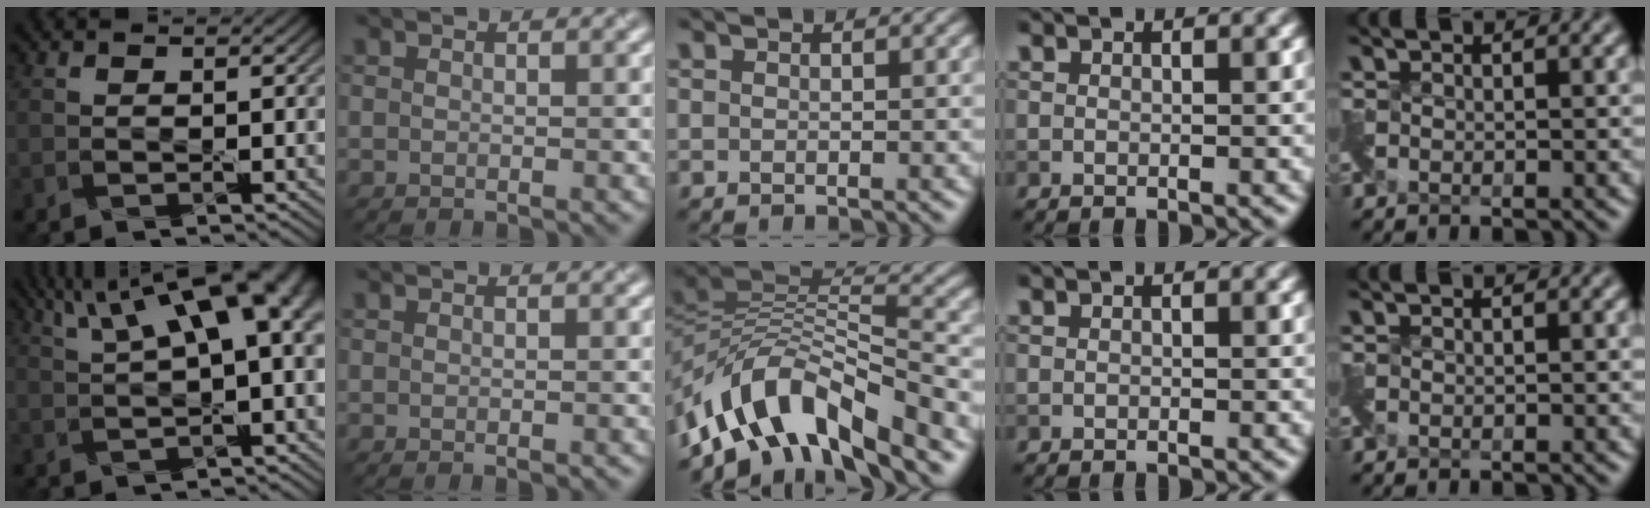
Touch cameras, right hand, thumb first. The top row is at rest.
{"thumb": {"total": 12.4, "force": [4.7, 4.2, 10.7], "torque": [-0.168, 0.022, 0.074]}, "index": {"total": 0.7, "force": [-0.4, 0.1, 0.5], "torque": [-0.007, -0.002, -0.003]}, "middle": {"total": 9.6, "force": [-5.8, 3.9, 6.6], "torque": [-0.104, 0.012, -0.115]}}